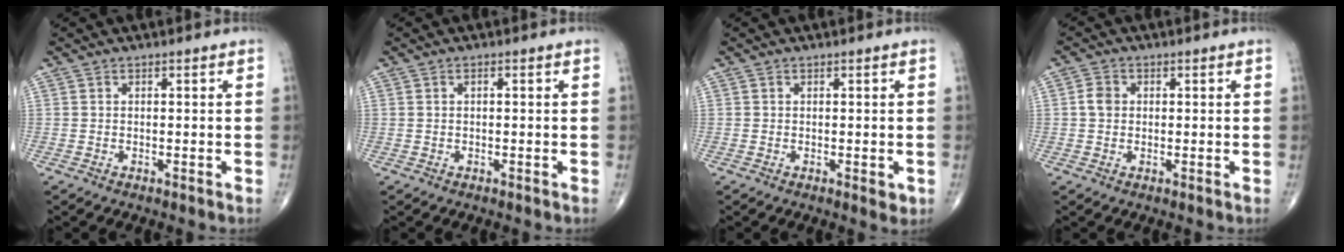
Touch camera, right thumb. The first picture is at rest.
{"total": 0.8, "force": [0.2, 0.3, 0.7], "torque": [-0.015, 0.003, 0.002]}
{"total": 1.6, "force": [-0.4, 0.8, 1.4], "torque": [-0.009, -0.001, -0.006]}
{"total": 2.7, "force": [0.2, 2.2, 1.5], "torque": [-0.022, 0.004, 0.001]}